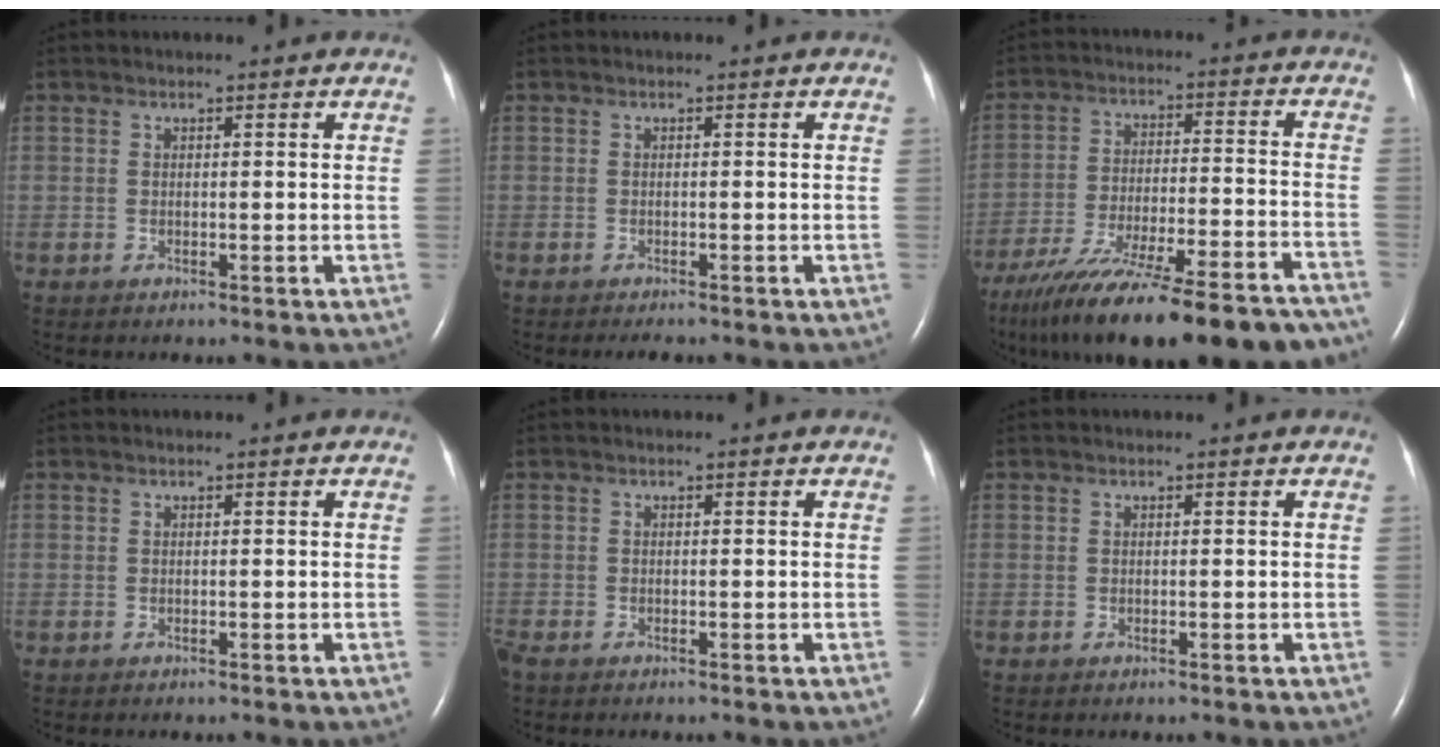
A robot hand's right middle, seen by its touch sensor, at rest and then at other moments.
{"total": 1.8, "force": [-1.6, 0.3, 0.9], "torque": [-0.015, -0.005, -0.016]}
{"total": 28.3, "force": [-23.0, 4.3, 16.0], "torque": [-0.220, -0.041, -0.335]}
{"total": 0.0}
{"total": 0.9, "force": [-0.8, 0.2, 0.4], "torque": [-0.017, -0.005, -0.015]}
{"total": 0.0}